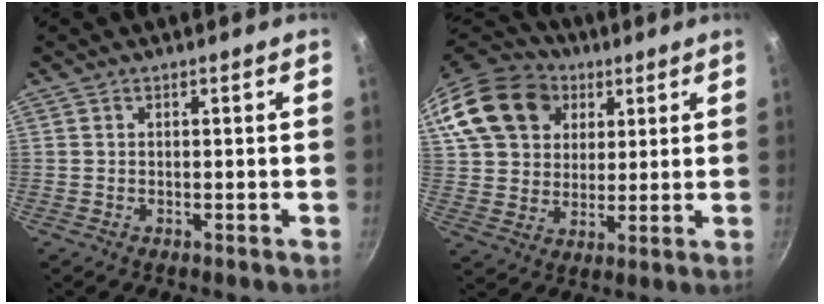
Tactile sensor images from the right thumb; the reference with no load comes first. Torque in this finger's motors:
{"motor_torque": [-0.74, 1.71, 0.38, 0.51, 0.10]}